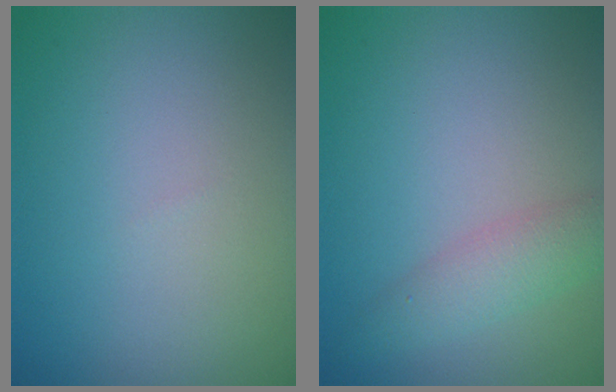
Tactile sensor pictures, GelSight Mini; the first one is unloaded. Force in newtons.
{"total": 2.6, "press": 2.6, "slide": 0.0}